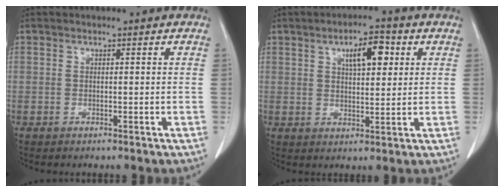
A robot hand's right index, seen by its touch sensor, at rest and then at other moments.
{"total": 6.5, "force": [2.6, 2.3, 5.5], "torque": [-0.088, 0.009, 0.043]}